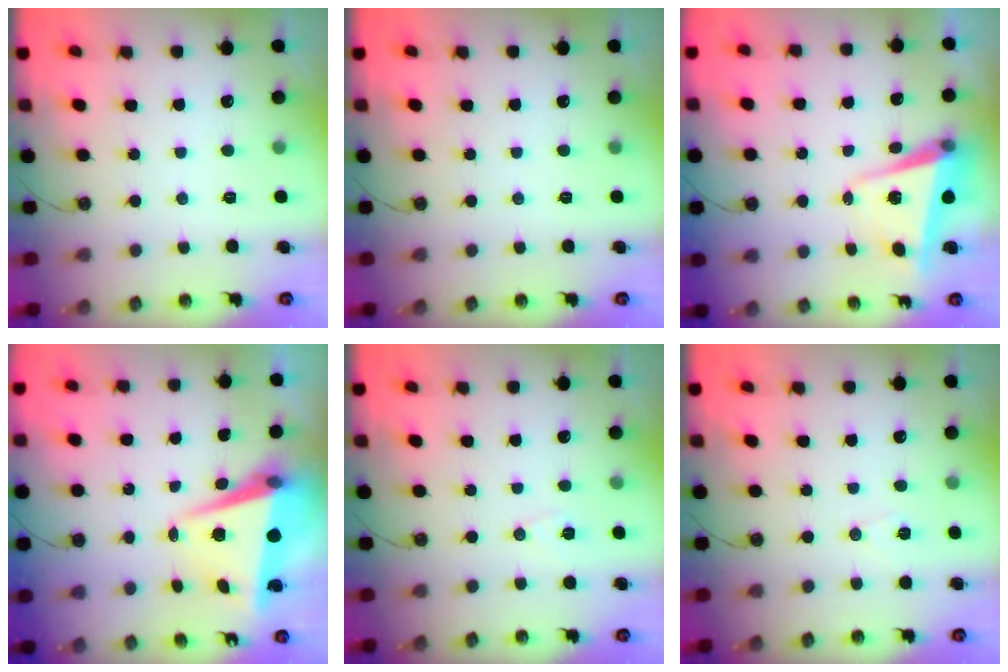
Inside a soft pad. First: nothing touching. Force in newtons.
{"total": 0.0}
{"total": 7.1, "press": 6.9, "slide": 1.5}
{"total": 7.8, "press": 7.6, "slide": 1.8}
{"total": 6.5, "press": 5.8, "slide": 3.0}
{"total": 5.4, "press": 4.0, "slide": 3.6}